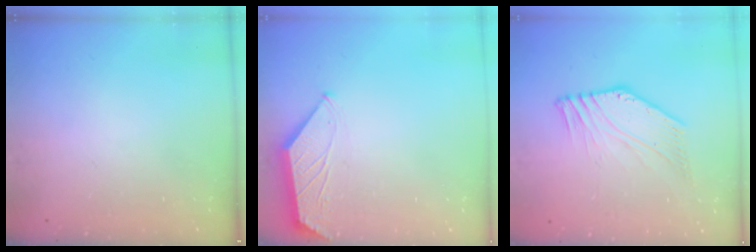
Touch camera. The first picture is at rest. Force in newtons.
{"total": 0.0}
{"total": 3.0, "press": 2.8, "slide": 1.0}